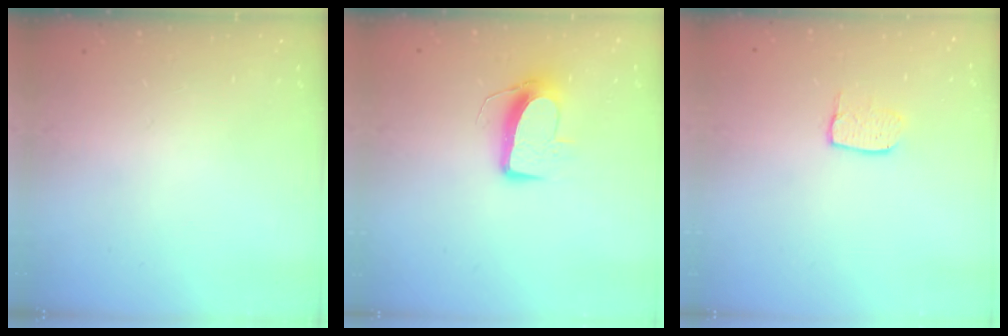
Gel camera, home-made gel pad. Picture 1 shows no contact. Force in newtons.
{"total": 10.2, "press": 10.1, "slide": 0.5}
{"total": 5.5, "press": 5.5, "slide": 0.3}